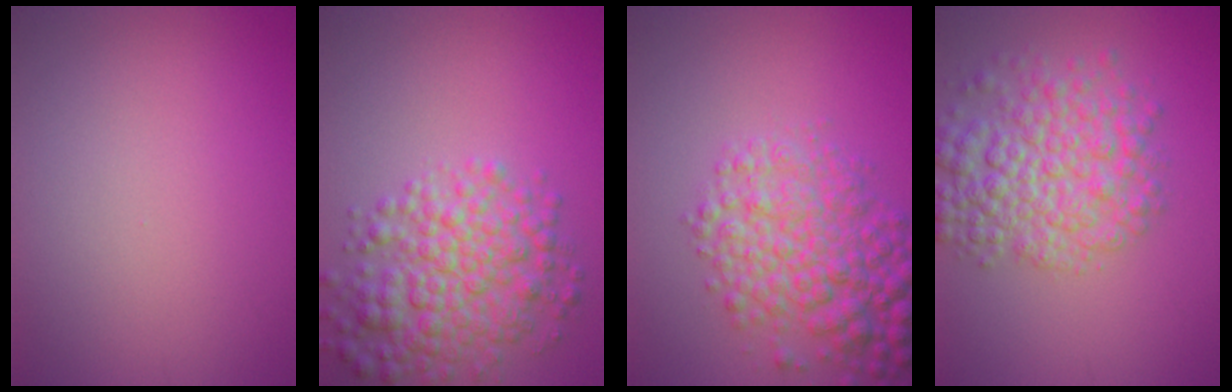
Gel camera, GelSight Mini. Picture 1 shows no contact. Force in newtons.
{"total": 6.0, "press": 6.0, "slide": 0.0}
{"total": 6.3, "press": 6.3, "slide": 0.1}
{"total": 6.5, "press": 6.5, "slide": 0.2}